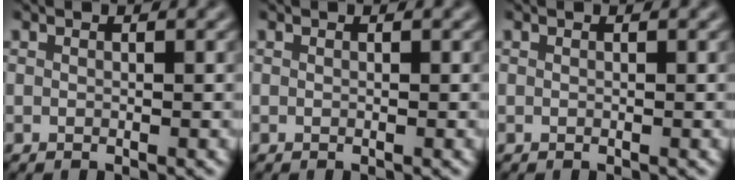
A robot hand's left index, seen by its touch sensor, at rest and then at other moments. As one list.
[{"total": 0.0}, {"total": 0.0}]